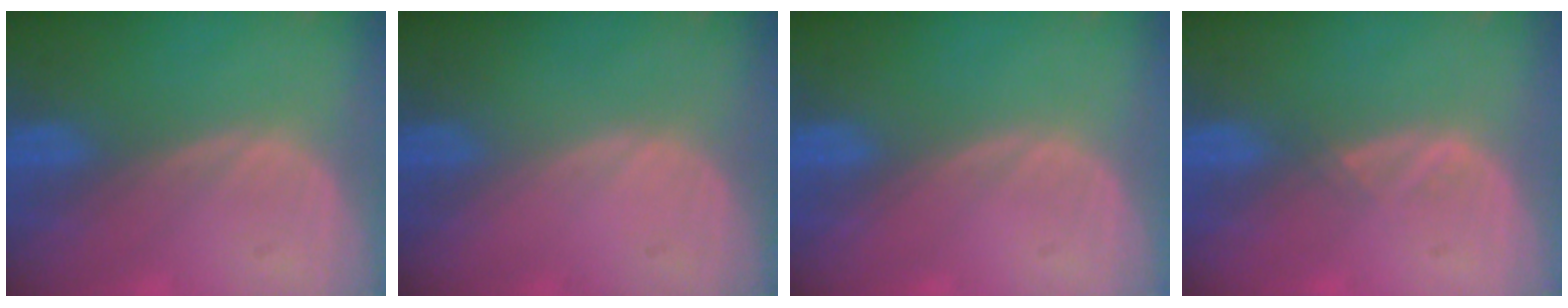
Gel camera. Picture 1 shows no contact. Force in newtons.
{"total": 0.0}
{"total": 0.0}
{"total": 1.0, "press": 0.9, "slide": 0.5}